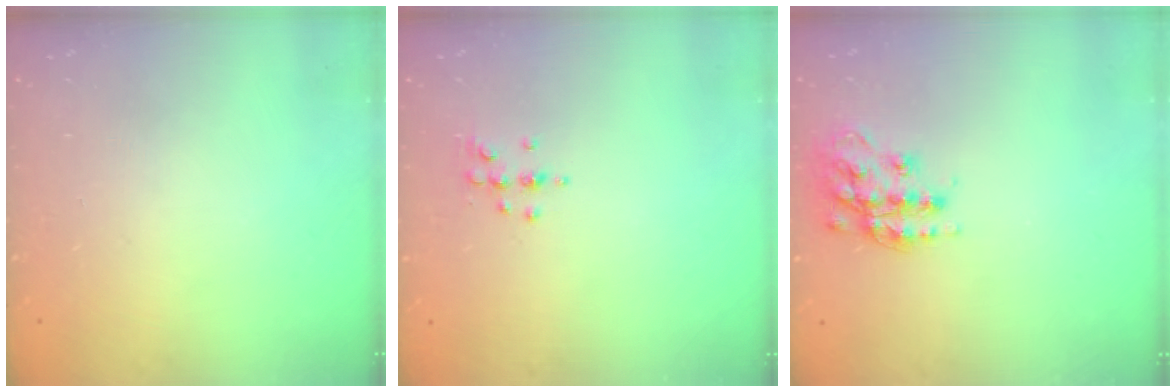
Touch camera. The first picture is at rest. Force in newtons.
{"total": 5.0, "press": 4.8, "slide": 1.4}
{"total": 16.1, "press": 16.1, "slide": 1.0}